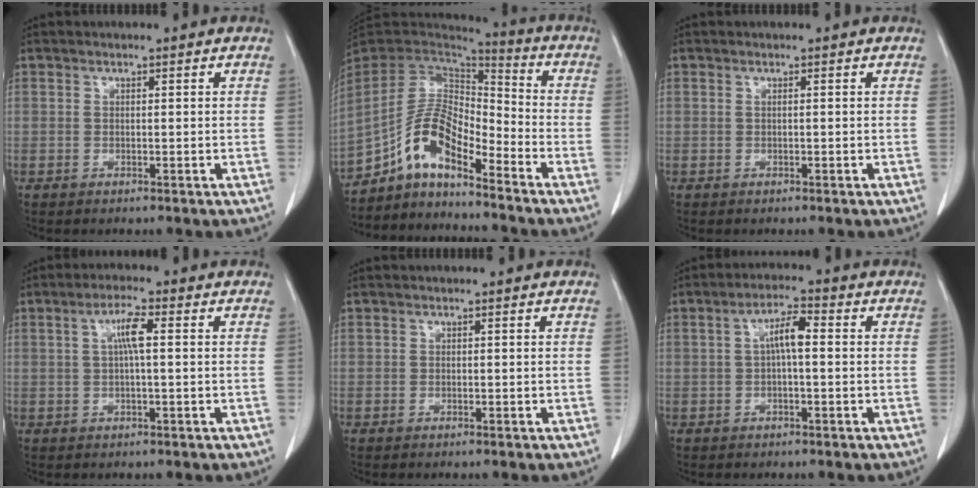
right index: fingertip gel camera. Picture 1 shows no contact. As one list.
[{"total": 11.1, "force": [-7.6, 3.3, 7.5], "torque": [-0.150, 0.028, -0.142]}, {"total": 0.0}, {"total": 4.0, "force": [0.8, 0.3, 4.0], "torque": [-0.074, 0.008, 0.013]}, {"total": 0.0}, {"total": 4.5, "force": [0.4, 0.9, 4.4], "torque": [-0.080, 0.013, 0.004]}]